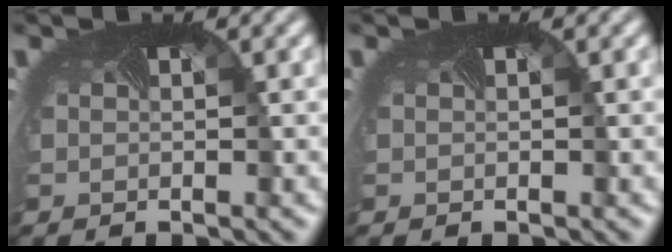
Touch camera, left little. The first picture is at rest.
{"total": 0.0}